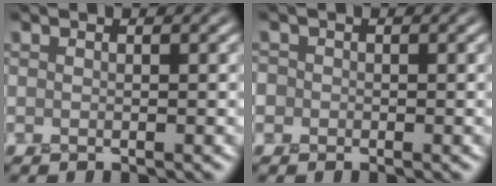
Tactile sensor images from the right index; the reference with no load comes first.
{"total": 1.0, "force": [-0.4, 0.7, -0.5], "torque": [0.014, 0.004, -0.008]}